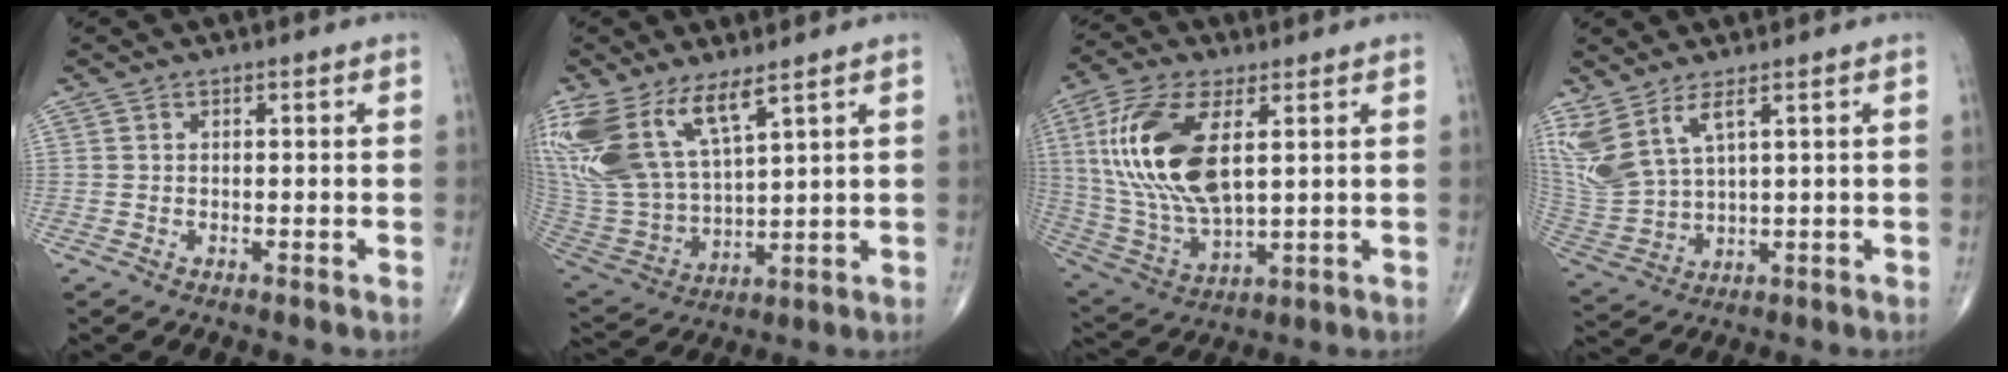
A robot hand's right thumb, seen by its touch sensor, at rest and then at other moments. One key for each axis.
{"total": 18.8, "fx": 10.9, "fy": 7.6, "fz": 13.3, "tx": -0.299, "ty": -0.043, "tz": 0.232}
{"total": 18.9, "fx": 4.4, "fy": 8.5, "fz": 16.2, "tx": -0.349, "ty": -0.016, "tz": 0.089}
{"total": 10.9, "fx": 6.1, "fy": 4.1, "fz": 8.0, "tx": -0.198, "ty": -0.028, "tz": 0.142}